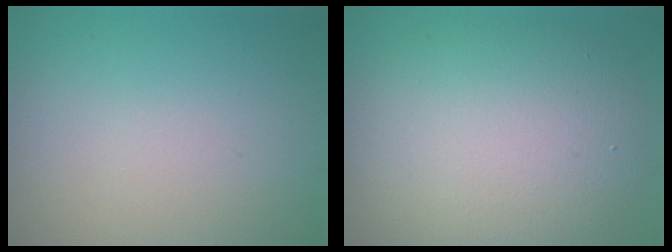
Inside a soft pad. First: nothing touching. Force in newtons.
{"total": 9.7, "press": 9.7, "slide": 0.7}